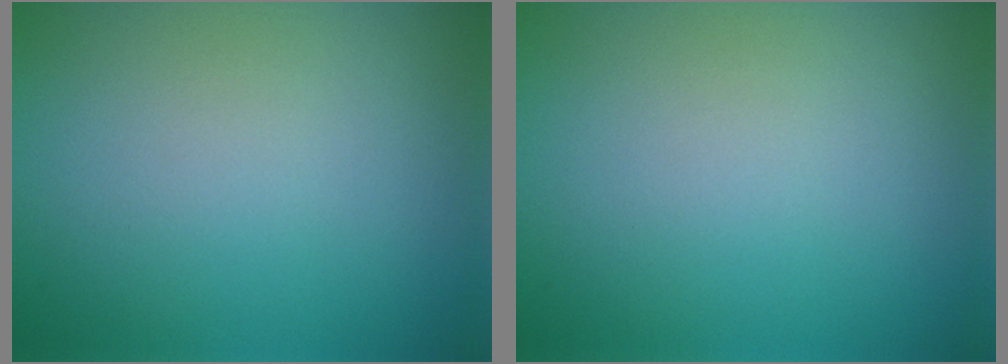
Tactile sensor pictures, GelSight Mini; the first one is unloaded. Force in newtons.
{"total": 0.0}